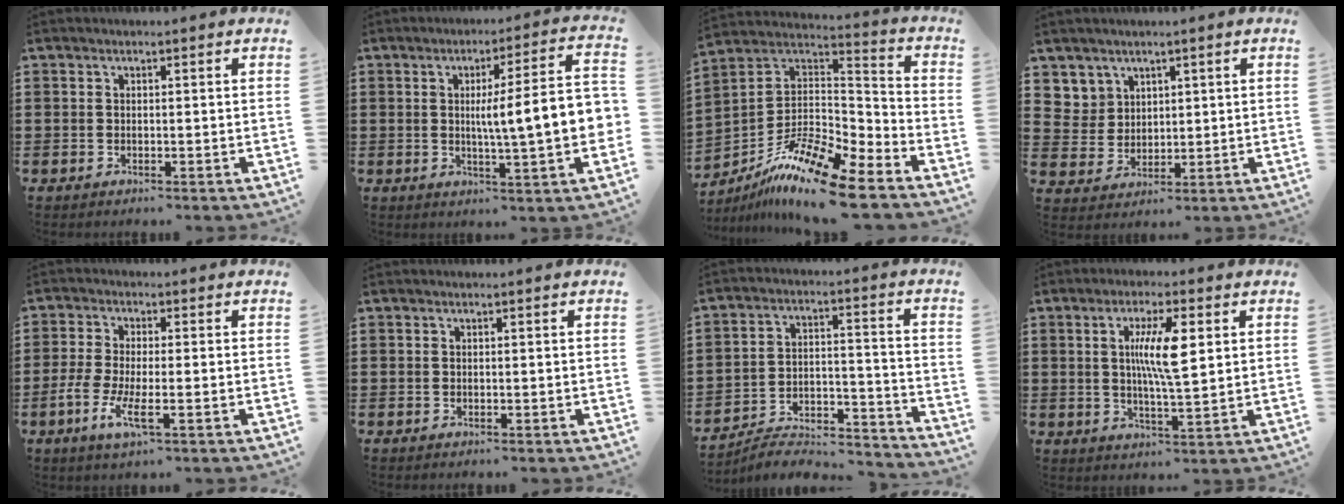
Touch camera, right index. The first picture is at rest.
{"total": 10.0, "force": [0.1, 0.9, 9.9], "torque": [-0.161, -0.009, -0.006]}
{"total": 12.8, "force": [-10.0, 1.4, 7.9], "torque": [-0.158, 0.013, -0.195]}
{"total": 4.8, "force": [2.8, 3.9, 0.2], "torque": [-0.026, 0.008, 0.054]}
{"total": 5.5, "force": [-2.1, 1.3, 4.9], "torque": [-0.112, -0.011, -0.044]}
{"total": 0.0}
{"total": 5.0, "force": [-4.8, 0.7, 1.2], "torque": [-0.020, 0.000, -0.097]}
{"total": 7.6, "force": [1.8, 1.3, 7.2], "torque": [-0.142, 0.004, 0.026]}